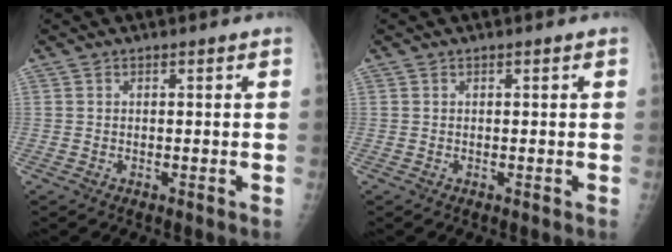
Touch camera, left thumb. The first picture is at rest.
{"total": 0.0}